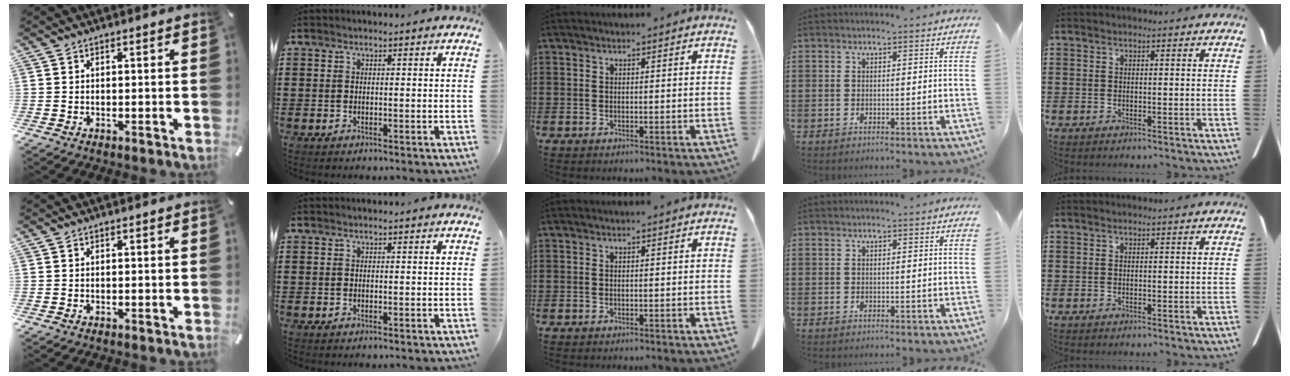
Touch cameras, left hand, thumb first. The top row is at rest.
{}